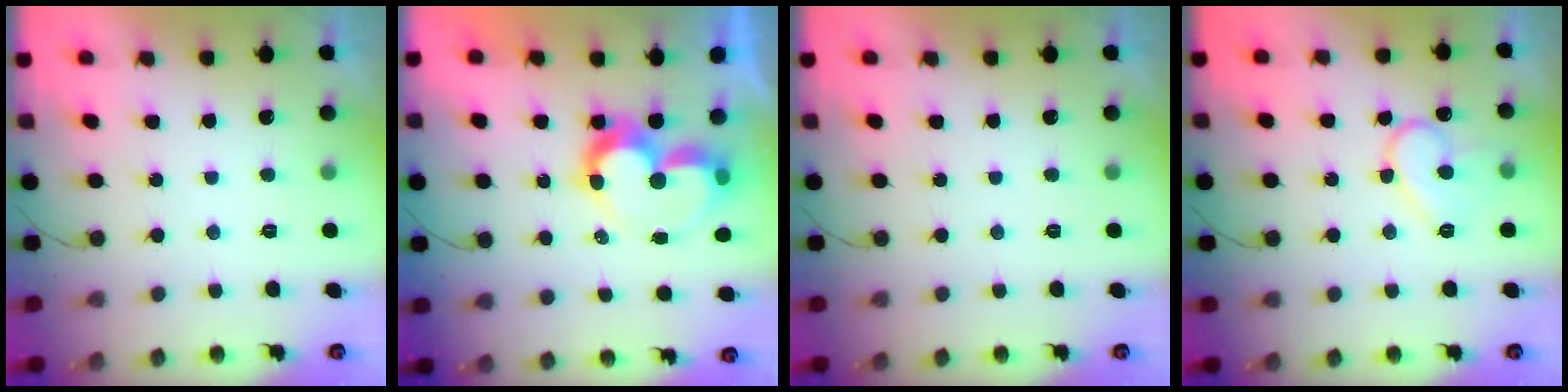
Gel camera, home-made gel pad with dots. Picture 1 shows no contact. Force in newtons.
{"total": 11.1, "press": 11.0, "slide": 1.0}
{"total": 0.0}
{"total": 11.4, "press": 11.4, "slide": 0.6}